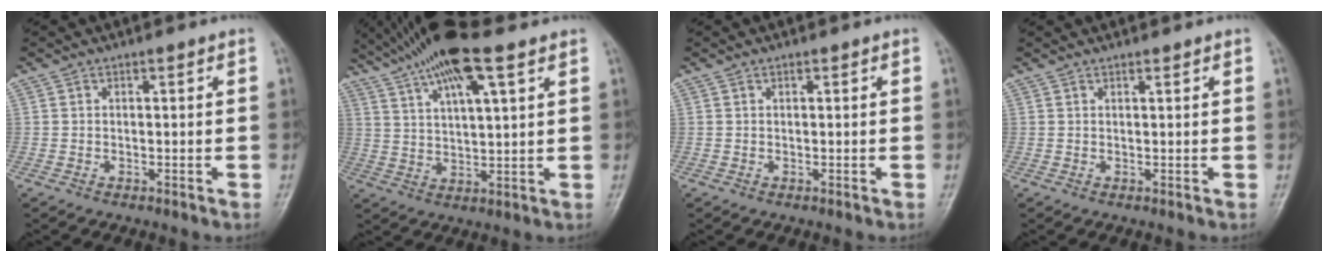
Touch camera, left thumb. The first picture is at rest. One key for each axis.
{"total": 14.5, "fx": 9.2, "fy": 3.1, "fz": 10.7, "tx": -0.195, "ty": -0.002, "tz": 0.166}
{"total": 0.0}
{"total": 0.8, "fx": 0.8, "fy": 0.0, "fz": 0.1, "tx": -0.002, "ty": -0.001, "tz": 0.014}